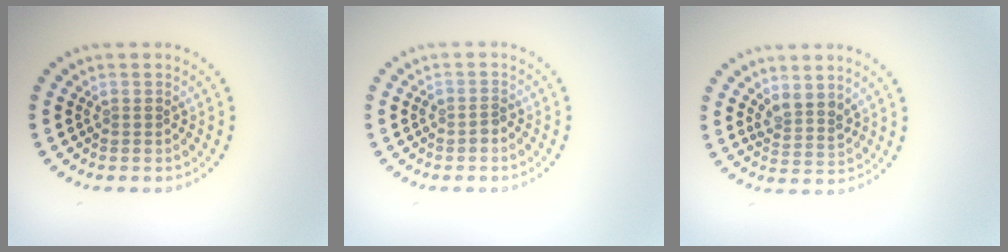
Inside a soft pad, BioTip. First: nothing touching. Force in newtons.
{"total": 0.9, "press": 0.8, "slide": 0.4}
{"total": 2.3, "press": 1.8, "slide": 1.4}